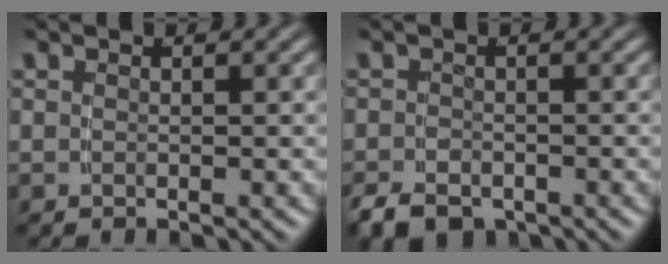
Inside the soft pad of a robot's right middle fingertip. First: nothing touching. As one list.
[{"total": 3.9, "force": [-3.0, 1.9, 1.6], "torque": [-0.021, -0.013, -0.048]}]